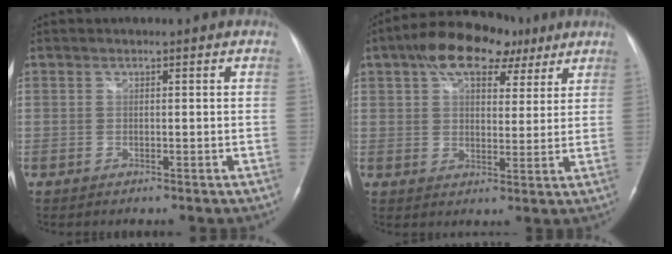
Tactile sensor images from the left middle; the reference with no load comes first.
{"total": 13.0, "force": [7.8, 6.6, 8.0], "torque": [-0.130, 0.041, 0.126]}